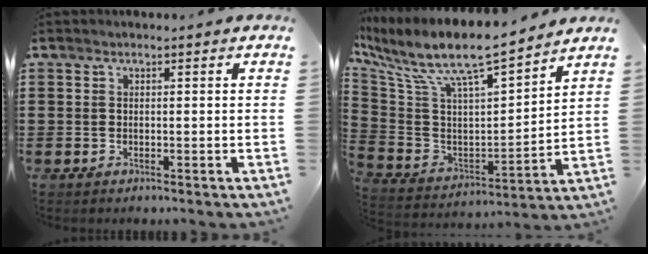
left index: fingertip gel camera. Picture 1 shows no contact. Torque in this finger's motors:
{"motor_torque": [2.14, 0.00, 0.62, 0.21]}